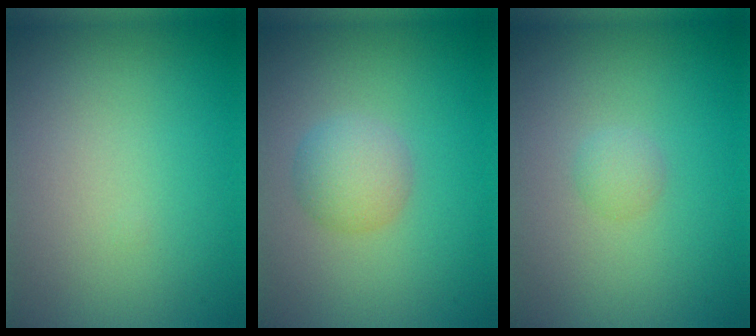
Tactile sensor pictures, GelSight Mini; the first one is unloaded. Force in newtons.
{"total": 2.7, "press": 2.7, "slide": 0.1}
{"total": 1.0, "press": 1.0, "slide": 0.1}